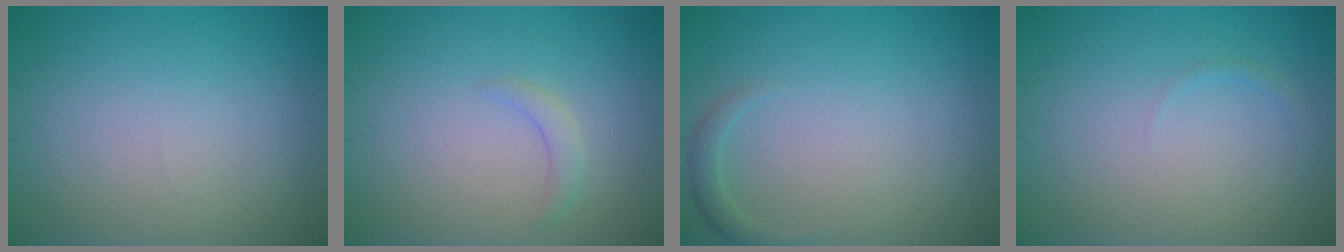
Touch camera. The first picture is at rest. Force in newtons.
{"total": 1.2, "press": 1.2, "slide": 0.2}
{"total": 1.2, "press": 1.1, "slide": 0.1}
{"total": 0.5, "press": 0.5, "slide": 0.1}